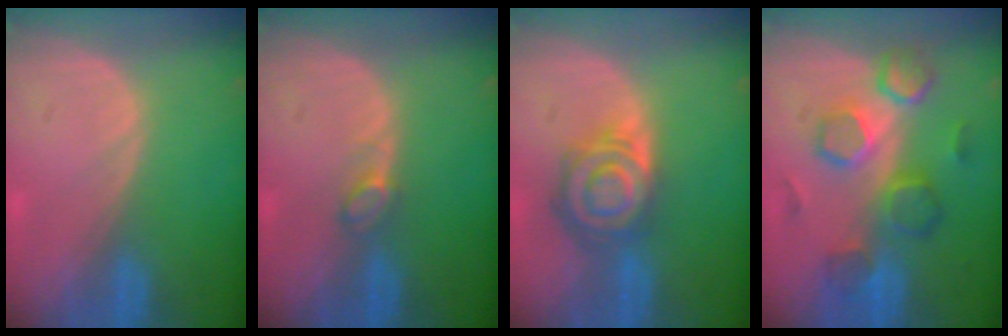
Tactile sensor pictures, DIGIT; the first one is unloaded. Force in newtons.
{"total": 2.0, "press": 1.9, "slide": 0.2}
{"total": 8.0, "press": 7.1, "slide": 3.6}
{"total": 8.3, "press": 8.2, "slide": 1.4}